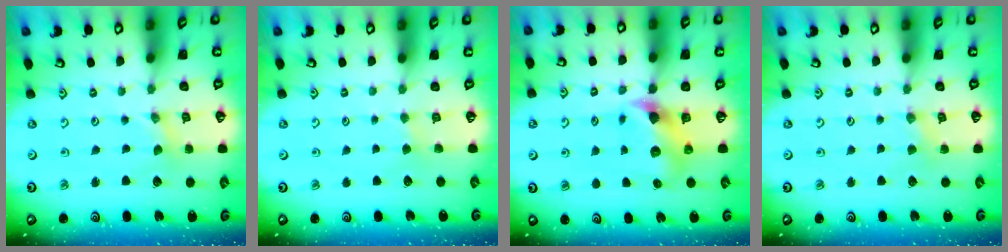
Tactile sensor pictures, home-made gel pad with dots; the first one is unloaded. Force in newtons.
{"total": 2.0, "press": 2.0, "slide": 0.4}
{"total": 7.7, "press": 7.6, "slide": 0.6}
{"total": 2.9, "press": 2.9, "slide": 0.4}